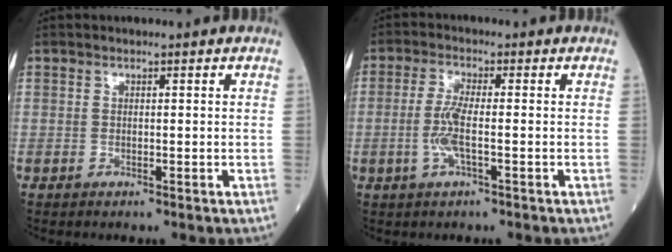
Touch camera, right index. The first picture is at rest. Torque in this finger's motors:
{"motor_torque": [1.40, -0.27, 0.68, 0.20]}